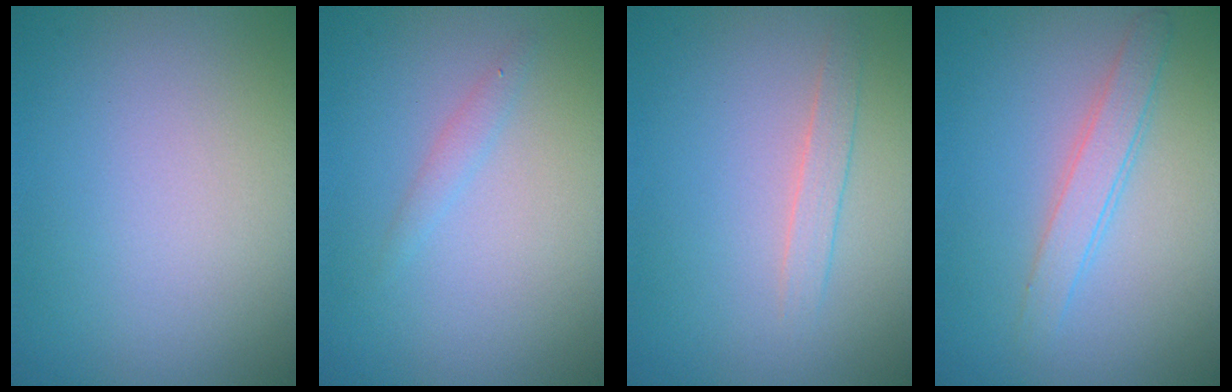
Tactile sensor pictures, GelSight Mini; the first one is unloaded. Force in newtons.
{"total": 0.9, "press": 0.9, "slide": 0.1}
{"total": 1.3, "press": 1.3, "slide": 0.1}
{"total": 2.2, "press": 2.2, "slide": 0.1}